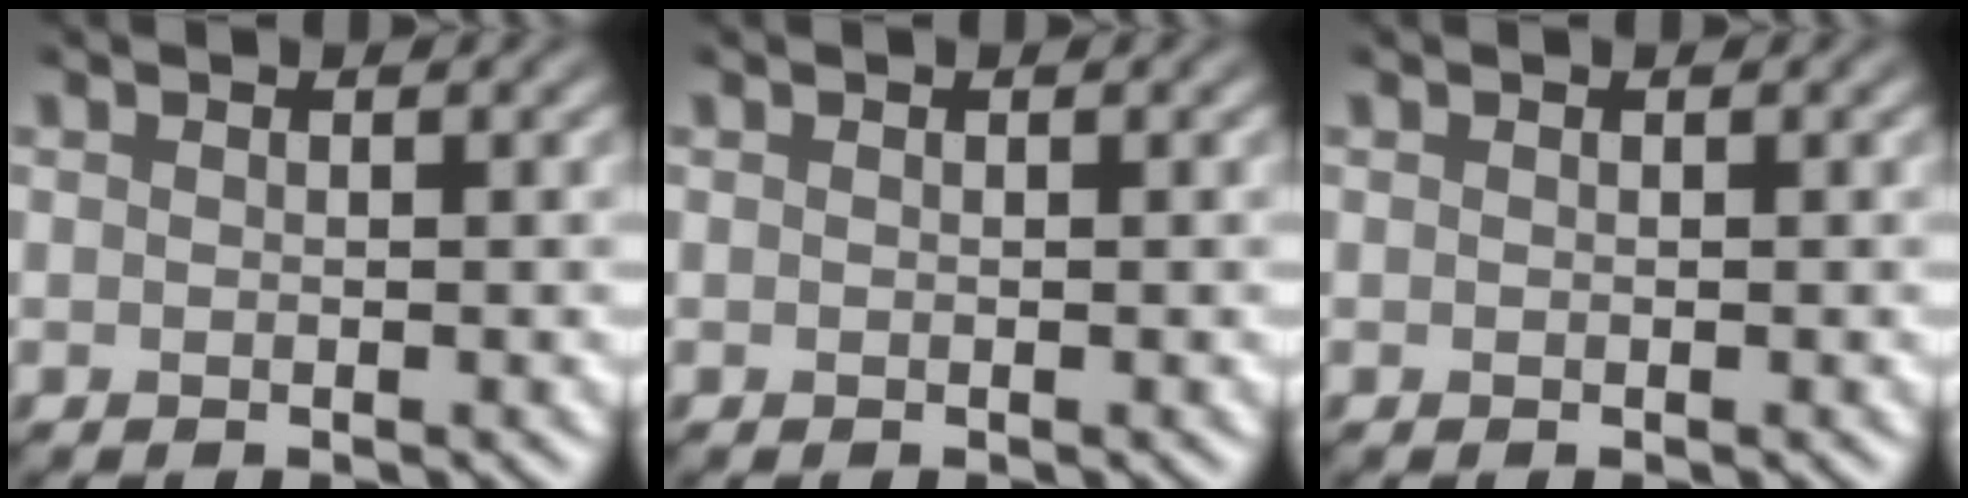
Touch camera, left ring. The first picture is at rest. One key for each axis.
{"total": 0.0}
{"total": 0.0}